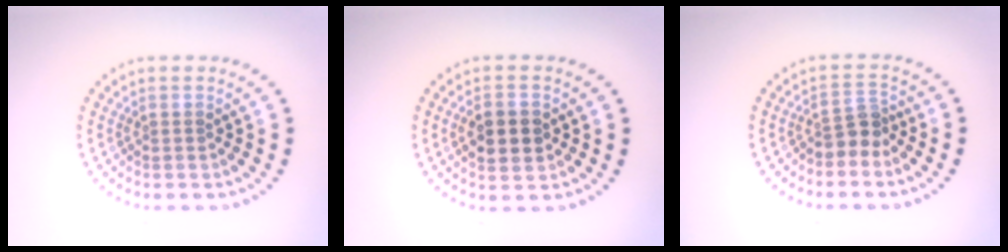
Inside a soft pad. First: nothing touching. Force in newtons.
{"total": 3.8, "press": 3.8, "slide": 0.1}
{"total": 2.2, "press": 1.7, "slide": 1.4}